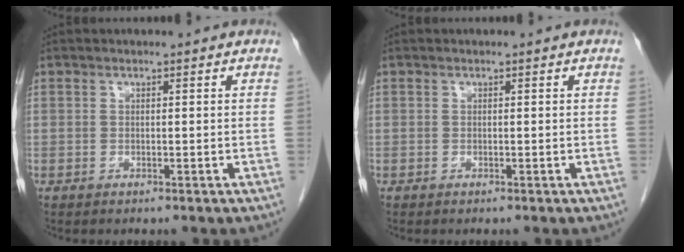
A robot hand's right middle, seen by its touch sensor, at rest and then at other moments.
{"total": 0.0}